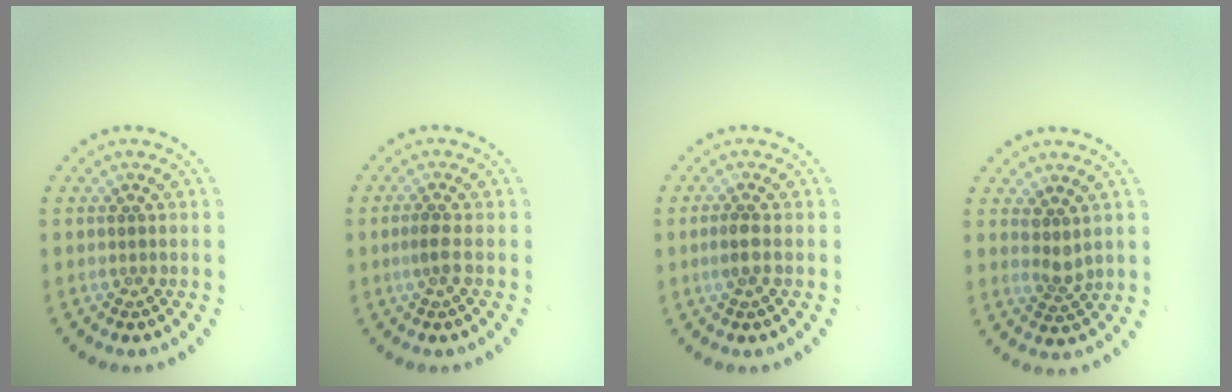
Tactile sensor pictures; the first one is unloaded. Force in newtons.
{"total": 1.1, "press": 0.9, "slide": 0.6}
{"total": 1.4, "press": 1.3, "slide": 0.6}
{"total": 1.8, "press": 1.6, "slide": 0.8}